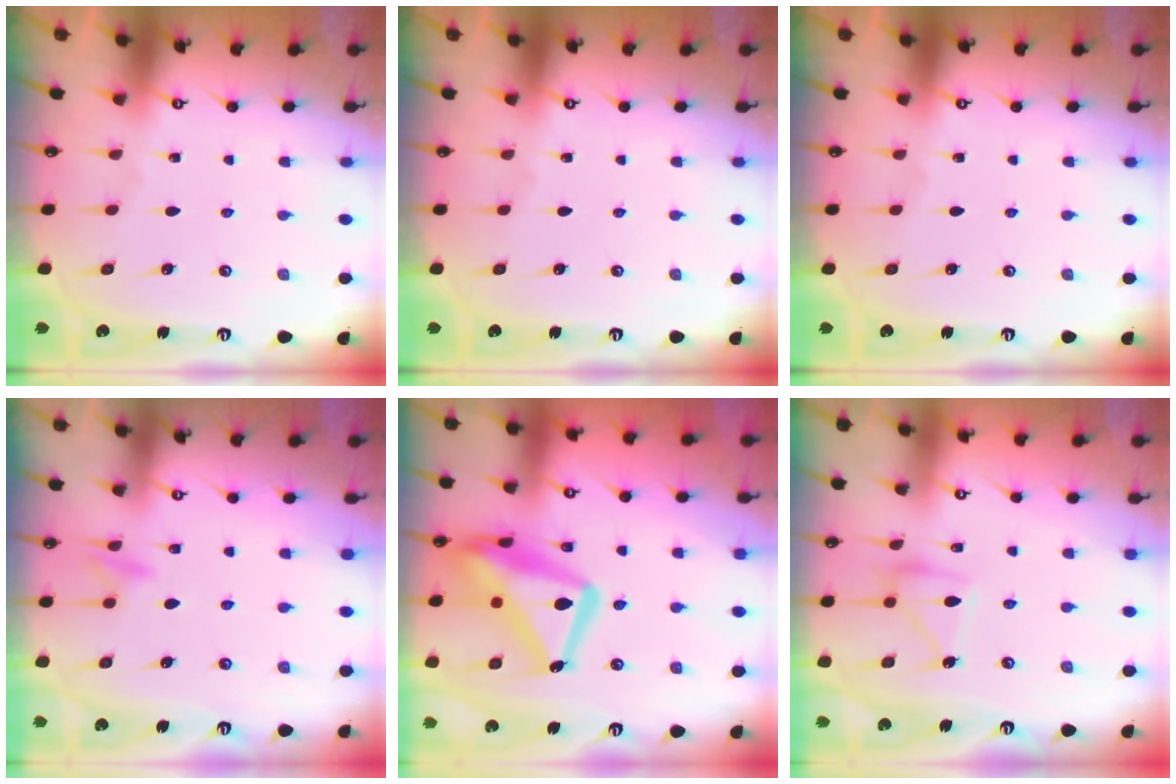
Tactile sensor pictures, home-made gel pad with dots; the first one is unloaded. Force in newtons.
{"total": 0.0}
{"total": 0.0}
{"total": 8.7, "press": 8.7, "slide": 0.9}
{"total": 18.7, "press": 18.6, "slide": 1.9}
{"total": 11.3, "press": 11.2, "slide": 0.9}